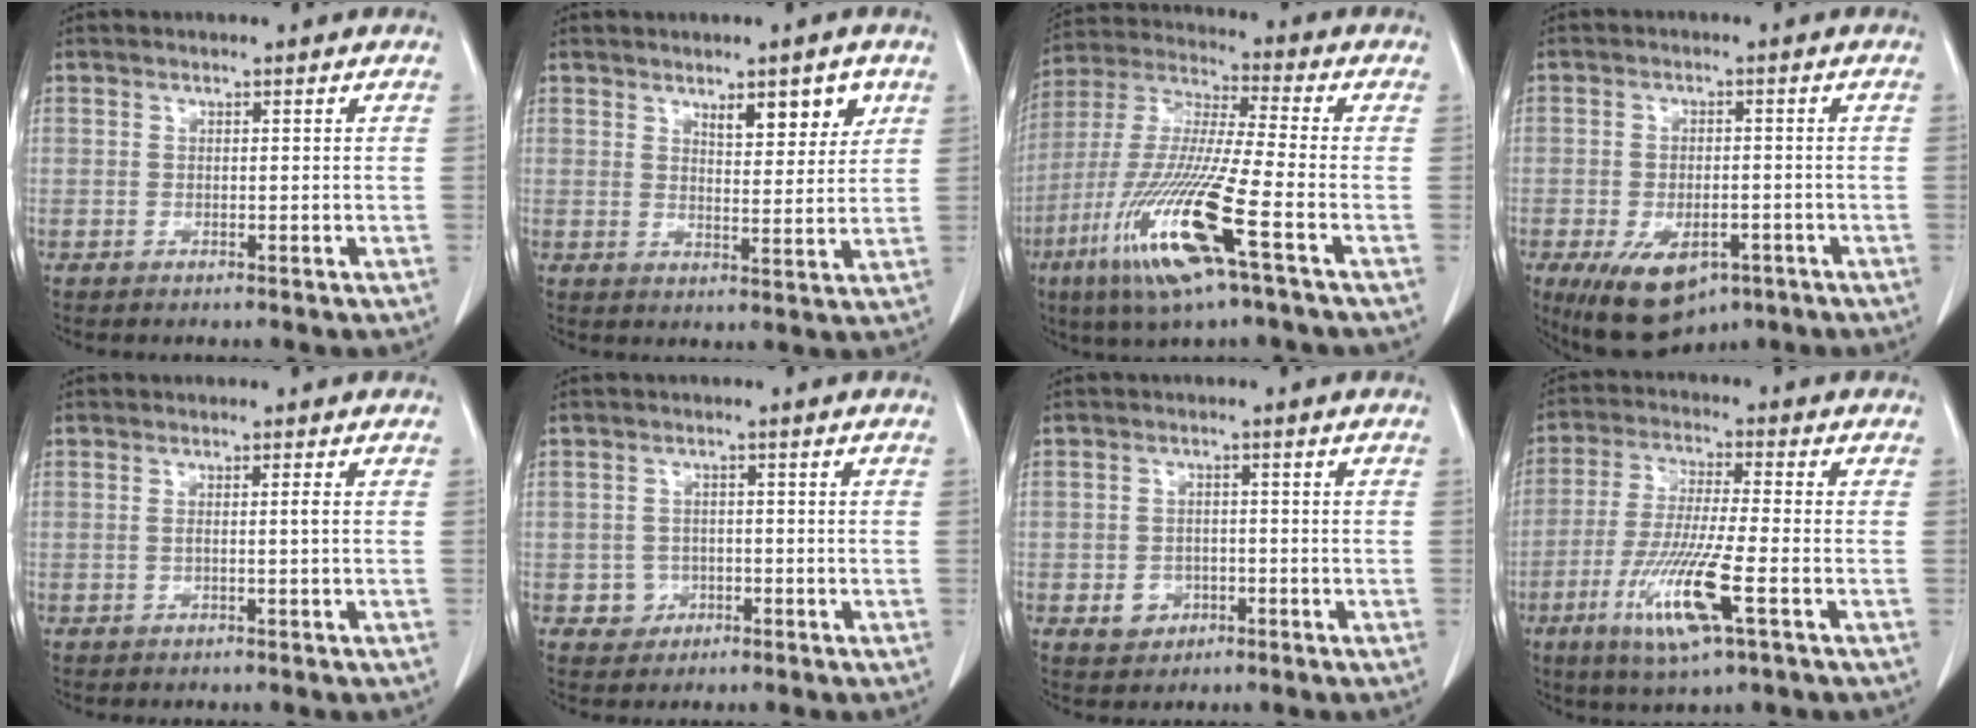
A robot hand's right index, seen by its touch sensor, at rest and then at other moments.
{"total": 5.9, "force": [3.4, 1.8, 4.5], "torque": [-0.063, -0.006, 0.050]}
{"total": 17.3, "force": [-7.5, 0.5, 15.6], "torque": [-0.339, -0.033, -0.147]}
{"total": 11.2, "force": [-6.3, 5.8, 7.2], "torque": [-0.129, -0.012, -0.088]}
{"total": 1.1, "force": [-0.1, -0.3, 1.1], "torque": [-0.021, -0.001, -0.001]}
{"total": 3.0, "force": [-1.1, 2.8, 0.2], "torque": [0.007, 0.012, -0.012]}
{"total": 3.5, "force": [-1.4, 3.0, 1.2], "torque": [-0.014, 0.006, -0.014]}
{"total": 12.1, "force": [-4.8, 0.7, 11.1], "torque": [-0.228, -0.026, -0.089]}